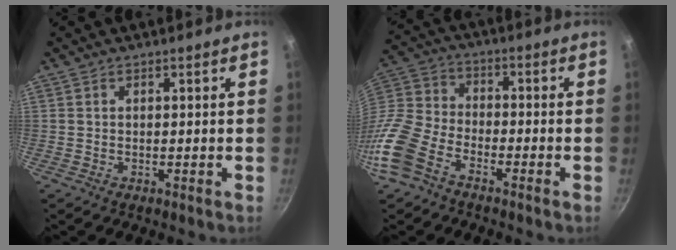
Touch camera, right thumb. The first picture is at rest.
{"total": 14.5, "force": [-8.3, 8.2, 8.7], "torque": [-0.194, 0.047, -0.189]}